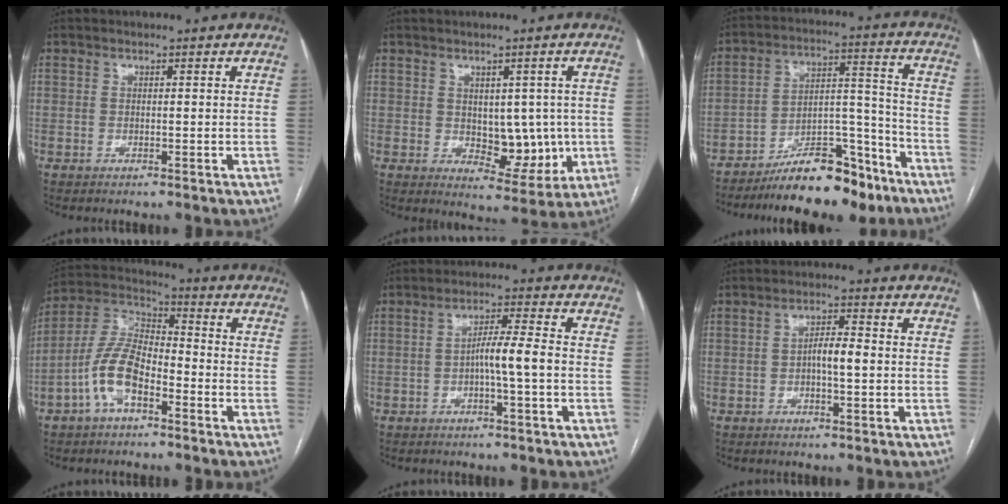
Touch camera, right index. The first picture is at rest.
{"total": 7.8, "force": [-0.2, 4.5, 6.3], "torque": [-0.069, 0.003, 0.014]}
{"total": 15.2, "force": [-12.0, 4.4, 8.2], "torque": [-0.115, 0.040, -0.191]}
{"total": 10.3, "force": [-4.5, 4.6, 8.0], "torque": [-0.184, 0.024, -0.089]}
{"total": 5.1, "force": [-1.2, -0.2, 4.9], "torque": [-0.085, 0.010, -0.021]}
{"total": 3.6, "force": [-0.5, 0.7, 3.5], "torque": [-0.059, 0.008, -0.008]}